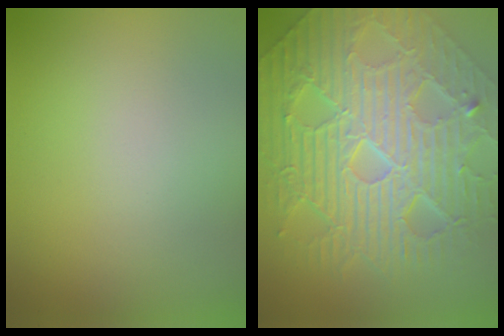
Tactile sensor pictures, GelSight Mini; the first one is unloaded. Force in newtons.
{"total": 11.7, "press": 7.6, "slide": 8.8}